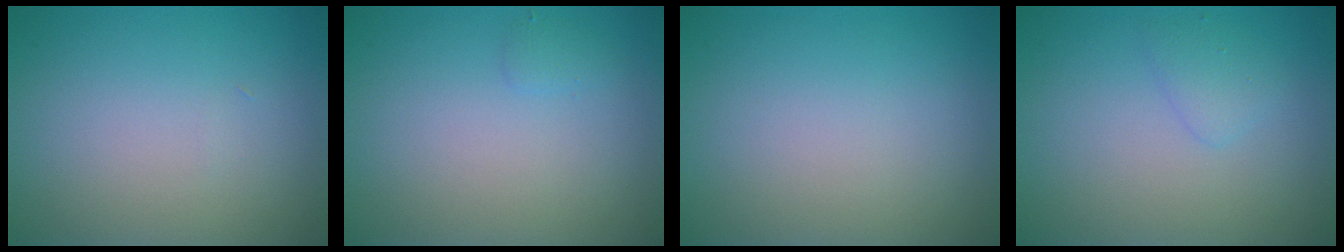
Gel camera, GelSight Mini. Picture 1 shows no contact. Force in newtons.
{"total": 0.7, "press": 0.7, "slide": 0.1}
{"total": 0.0}
{"total": 1.3, "press": 1.3, "slide": 0.1}